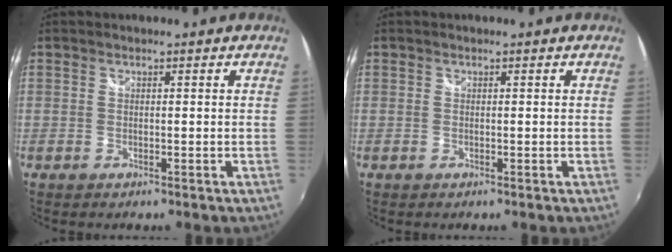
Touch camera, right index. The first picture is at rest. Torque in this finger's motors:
{"motor_torque": [0.10, 0.03, 0.02, 0.00]}